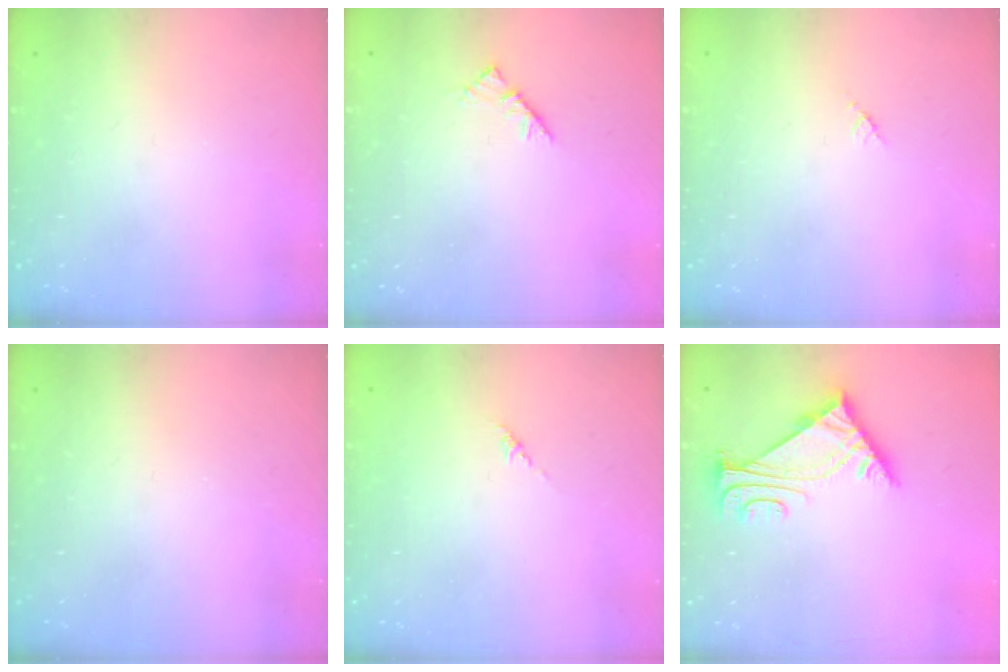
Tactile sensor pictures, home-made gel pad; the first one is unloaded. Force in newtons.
{"total": 2.9, "press": 2.8, "slide": 0.7}
{"total": 2.9, "press": 2.9, "slide": 0.3}
{"total": 0.0}
{"total": 0.0}
{"total": 6.1, "press": 6.0, "slide": 1.1}